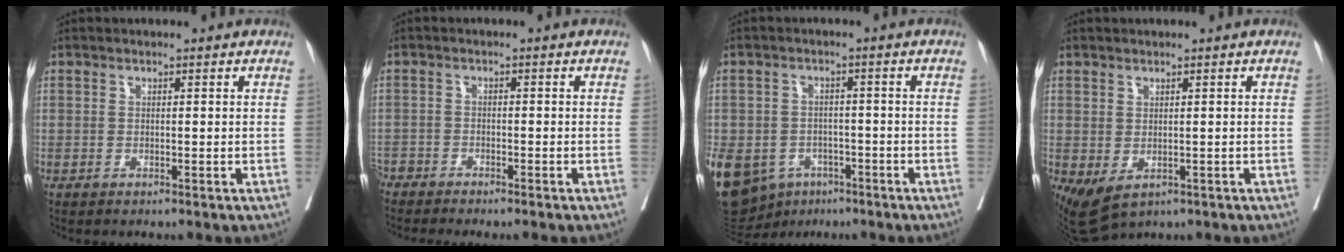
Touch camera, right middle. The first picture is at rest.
{"total": 4.1, "force": [-4.0, -0.4, 0.7], "torque": [-0.002, -0.014, -0.072]}
{"total": 21.3, "force": [-9.8, 16.4, 9.4], "torque": [-0.297, -0.013, -0.139]}
{"total": 3.8, "force": [-1.1, 1.9, 3.1], "torque": [-0.053, -0.009, -0.001]}